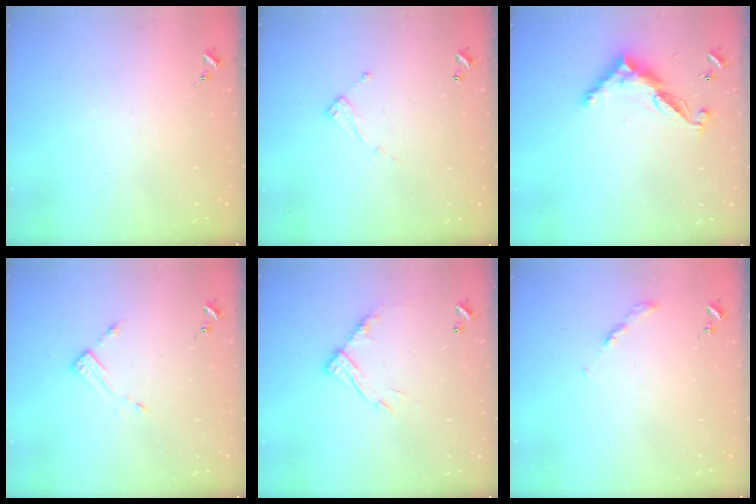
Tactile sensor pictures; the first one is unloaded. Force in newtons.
{"total": 6.6, "press": 6.6, "slide": 0.1}
{"total": 11.6, "press": 11.6, "slide": 0.3}
{"total": 3.7, "press": 3.7, "slide": 0.1}
{"total": 11.5, "press": 11.4, "slide": 0.8}
{"total": 2.7, "press": 2.6, "slide": 0.3}